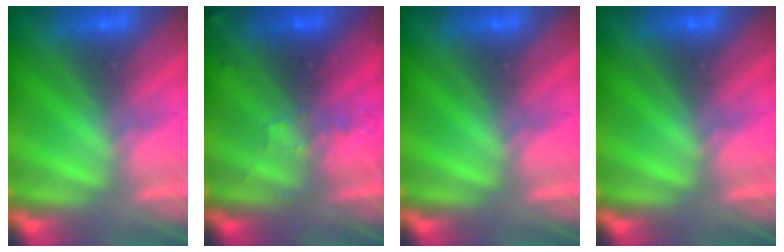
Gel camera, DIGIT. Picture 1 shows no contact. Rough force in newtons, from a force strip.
{"total": 3.1}
{"total": 0.0}
{"total": 0.0}